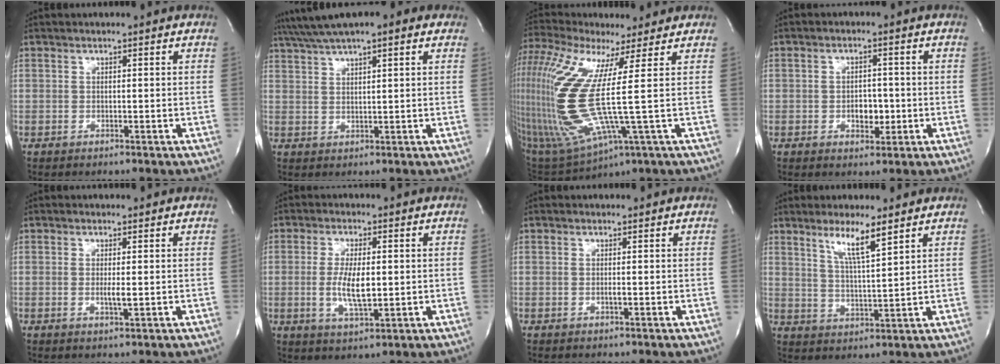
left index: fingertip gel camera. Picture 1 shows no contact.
{"total": 10.6, "force": [7.9, 1.7, 6.8], "torque": [-0.121, 0.044, 0.118]}
{"total": 20.8, "force": [2.2, 2.7, 20.5], "torque": [-0.491, -0.009, 0.045]}
{"total": 3.6, "force": [-0.7, 2.2, 2.8], "torque": [-0.038, 0.004, -0.006]}
{"total": 2.1, "force": [-0.1, 0.3, 2.1], "torque": [-0.042, -0.004, -0.001]}
{"total": 6.9, "force": [-0.4, 1.9, 6.6], "torque": [-0.134, -0.008, -0.004]}
{"total": 0.7, "force": [-0.1, 0.1, 0.7], "torque": [-0.016, -0.001, -0.002]}
{"total": 6.3, "force": [4.1, -0.1, 4.8], "torque": [-0.090, -0.009, 0.076]}